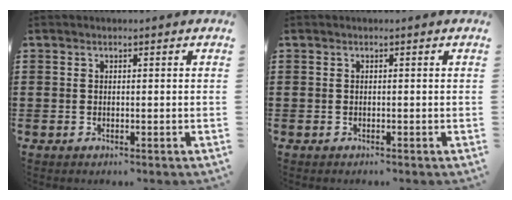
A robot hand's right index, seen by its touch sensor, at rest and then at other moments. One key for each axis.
{"total": 0.0}